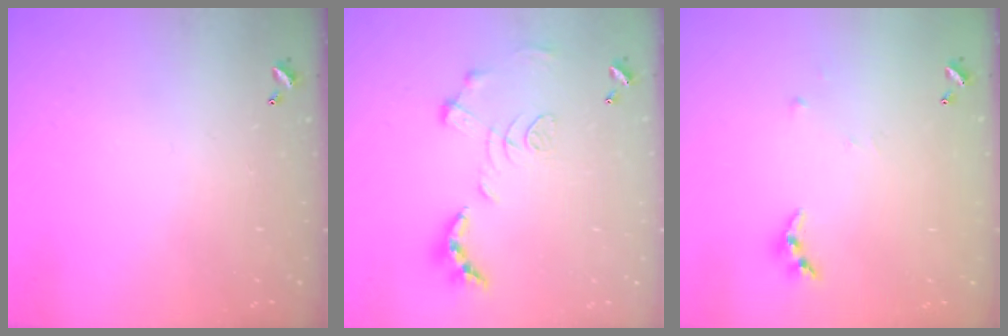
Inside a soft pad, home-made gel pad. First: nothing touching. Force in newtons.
{"total": 1.2, "press": 0.4, "slide": 1.1}
{"total": 4.6, "press": 4.5, "slide": 0.5}